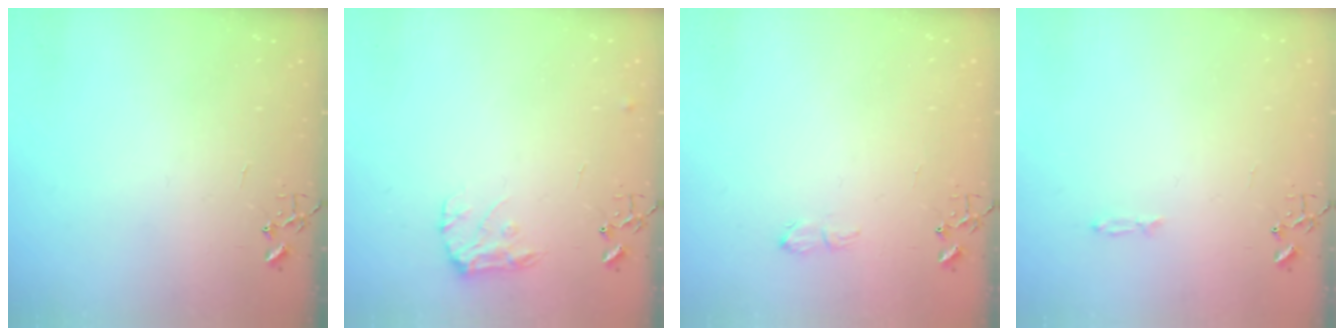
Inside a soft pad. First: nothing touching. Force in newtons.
{"total": 8.9, "press": 8.9, "slide": 0.2}
{"total": 6.1, "press": 6.0, "slide": 0.8}
{"total": 3.5, "press": 3.5, "slide": 0.4}